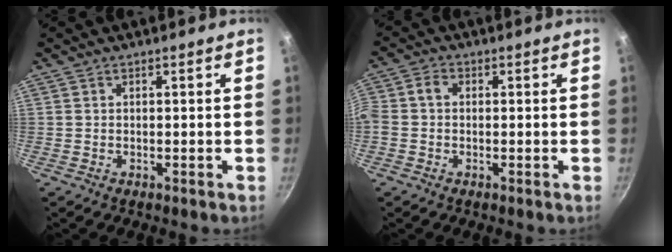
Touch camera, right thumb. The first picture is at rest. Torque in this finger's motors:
{"motor_torque": [1.62, 1.60, 1.48, -0.13, 0.23]}